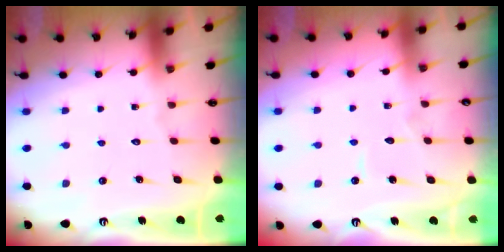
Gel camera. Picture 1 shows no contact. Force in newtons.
{"total": 2.9, "press": 2.9, "slide": 0.2}